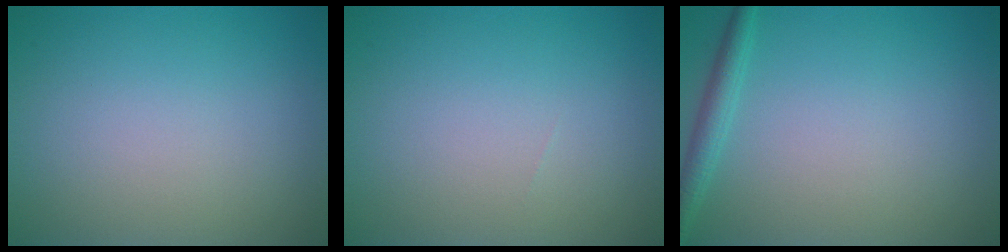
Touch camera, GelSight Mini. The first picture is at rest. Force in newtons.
{"total": 0.0}
{"total": 1.8, "press": 1.8, "slide": 0.1}